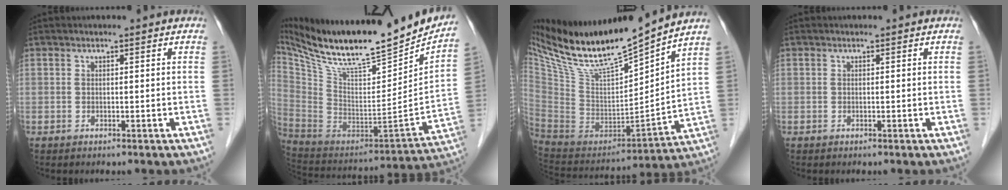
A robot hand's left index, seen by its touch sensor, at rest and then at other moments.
{"total": 28.9, "force": [24.6, 4.4, 14.5], "torque": [-0.254, -0.036, 0.385]}
{"total": 20.9, "force": [17.3, 1.2, 11.6], "torque": [-0.204, -0.006, 0.319]}
{"total": 0.0}